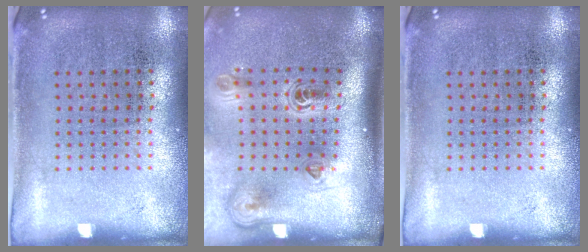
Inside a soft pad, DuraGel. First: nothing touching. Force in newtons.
{"total": 2.3, "press": 1.5, "slide": 1.7}
{"total": 0.0}